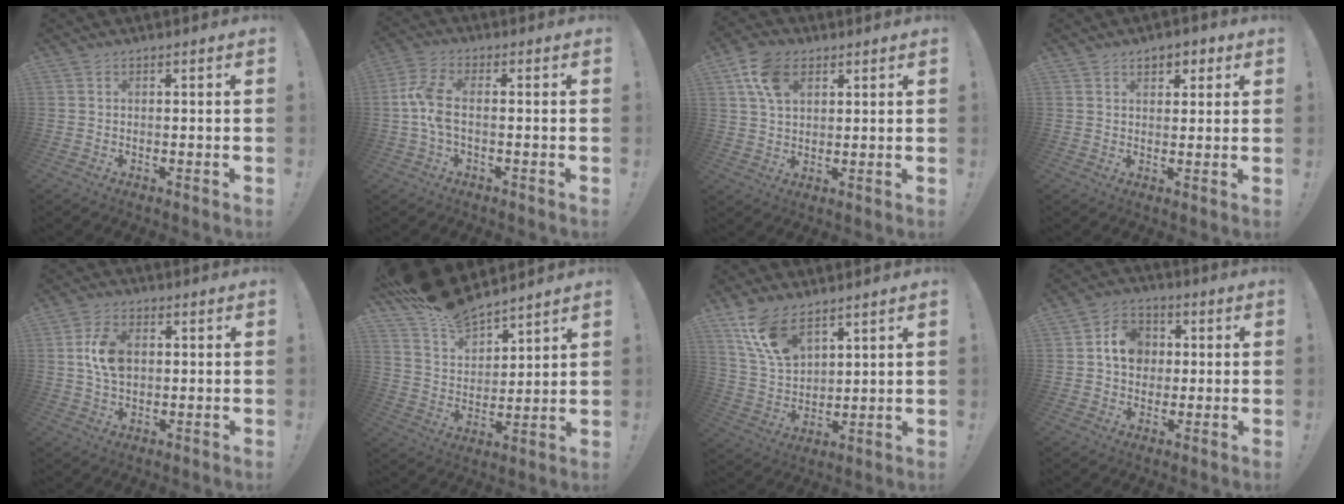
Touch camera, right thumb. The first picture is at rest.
{"total": 7.5, "force": [-0.7, 3.4, 6.7], "torque": [-0.147, 0.000, -0.011]}
{"total": 10.0, "force": [4.4, 6.6, 6.2], "torque": [-0.110, -0.004, 0.084]}
{"total": 4.4, "force": [2.2, 2.9, 2.4], "torque": [-0.029, -0.003, 0.036]}
{"total": 8.8, "force": [1.1, 5.9, 6.5], "torque": [-0.117, 0.005, 0.020]}
{"total": 13.0, "force": [11.8, 4.5, 3.2], "torque": [-0.086, -0.089, 0.217]}
{"total": 12.9, "force": [8.8, 6.5, 6.9], "torque": [-0.135, -0.041, 0.173]}
{"total": 10.0, "force": [1.6, 8.6, 4.9], "torque": [-0.073, 0.009, 0.035]}